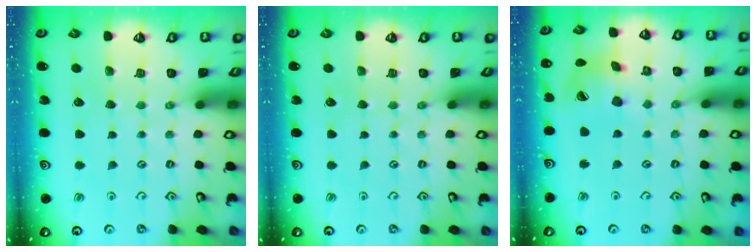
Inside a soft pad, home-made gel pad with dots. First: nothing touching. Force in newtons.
{"total": 0.0}
{"total": 13.1, "press": 13.0, "slide": 1.8}